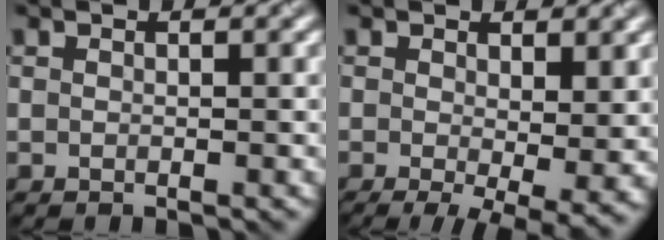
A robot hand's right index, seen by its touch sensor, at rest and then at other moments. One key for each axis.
{"total": 7.8, "fx": -1.9, "fy": 3.3, "fz": 6.8, "tx": -0.115, "ty": -0.016, "tz": -0.015}